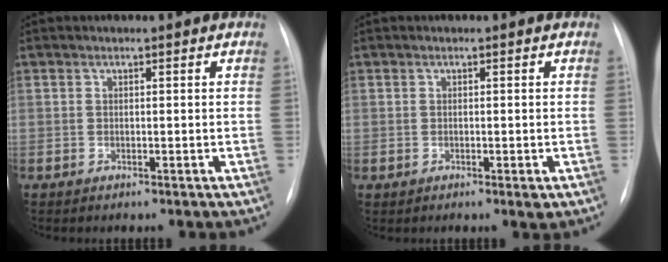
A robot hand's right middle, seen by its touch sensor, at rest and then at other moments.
{"total": 0.9, "force": [-0.3, 0.0, 0.8], "torque": [-0.013, -0.003, -0.003]}